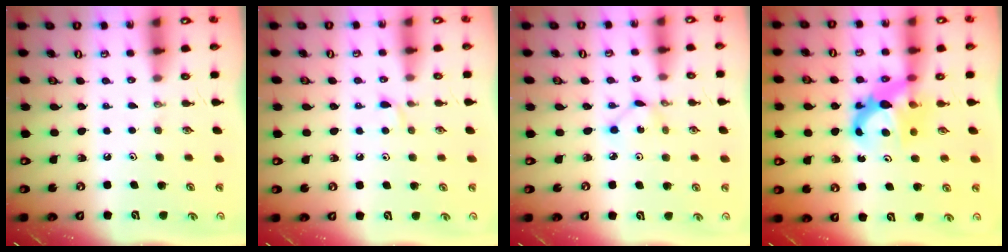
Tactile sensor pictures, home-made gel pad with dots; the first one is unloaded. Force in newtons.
{"total": 4.3, "press": 4.3, "slide": 0.6}
{"total": 2.5, "press": 2.5, "slide": 0.2}
{"total": 7.4, "press": 7.4, "slide": 0.5}